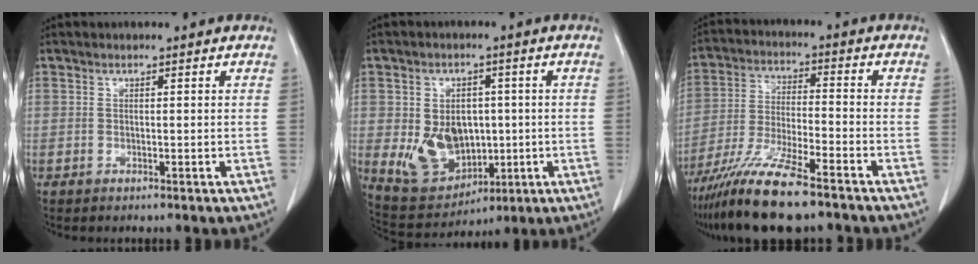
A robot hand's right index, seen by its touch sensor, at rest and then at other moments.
{"total": 10.2, "force": [-0.6, 7.7, 6.7], "torque": [-0.124, 0.008, 0.015]}
{"total": 13.5, "force": [-10.2, 1.4, 8.8], "torque": [-0.174, -0.033, -0.182]}